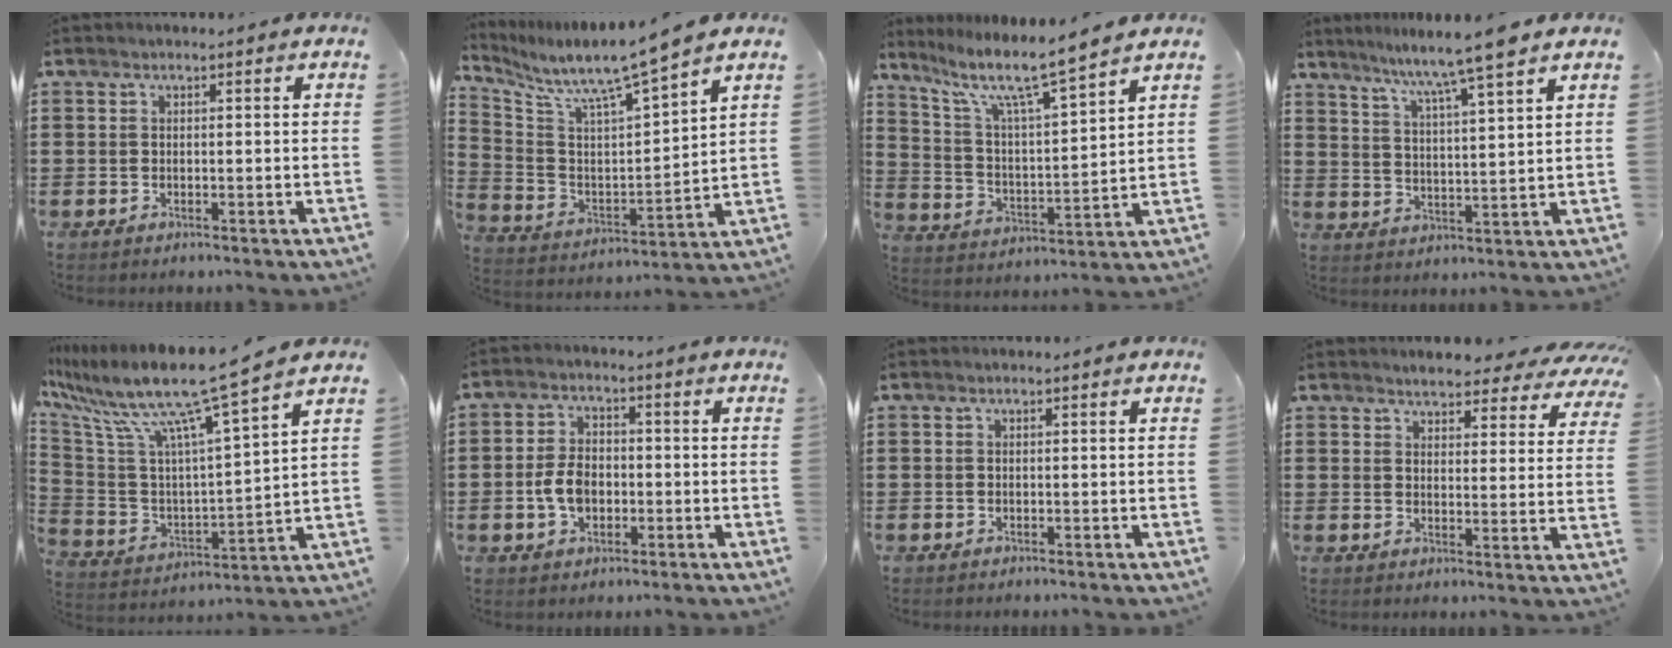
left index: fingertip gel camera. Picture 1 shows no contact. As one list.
[{"total": 7.4, "force": [6.7, -0.3, 3.1], "torque": [-0.092, -0.057, 0.105]}, {"total": 8.3, "force": [6.8, 0.7, 4.7], "torque": [-0.120, -0.041, 0.110]}, {"total": 6.6, "force": [5.6, -1.2, 3.2], "torque": [-0.083, -0.032, 0.091]}, {"total": 11.5, "force": [9.1, -0.4, 7.0], "torque": [-0.174, -0.070, 0.143]}, {"total": 5.4, "force": [-1.2, 3.5, 4.0], "torque": [-0.094, 0.003, -0.027]}, {"total": 0.0}, {"total": 3.9, "force": [3.9, 0.4, 0.6], "torque": [-0.030, -0.015, 0.068]}]